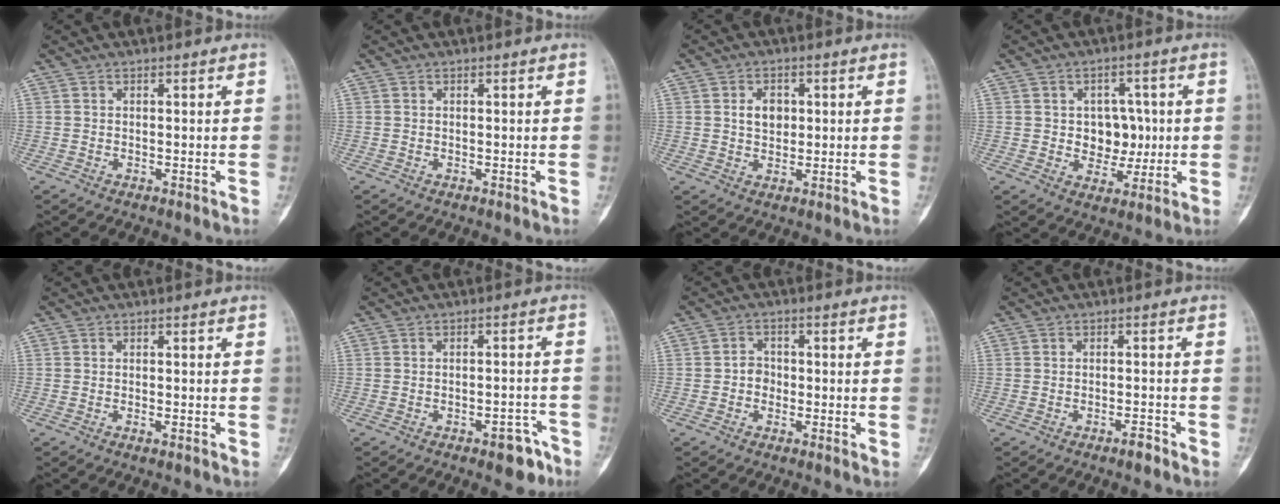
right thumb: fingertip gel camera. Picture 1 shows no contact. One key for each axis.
{"total": 0.0}
{"total": 4.4, "fx": 0.9, "fy": 3.3, "fz": 2.9, "tx": -0.030, "ty": -0.002, "tz": 0.014}
{"total": 7.6, "fx": 0.4, "fy": 6.0, "fz": 4.6, "tx": -0.017, "ty": 0.003, "tz": 0.012}
{"total": 0.6, "fx": -0.3, "fy": 0.2, "fz": 0.5, "tx": -0.008, "ty": 0.000, "tz": -0.006}
{"total": 5.4, "fx": -3.5, "fy": 2.4, "fz": 3.4, "tx": -0.023, "ty": 0.028, "tz": -0.039}
{"total": 2.8, "fx": -0.6, "fy": 2.4, "fz": 1.4, "tx": -0.001, "ty": 0.009, "tz": -0.021}
{"total": 2.0, "fx": -1.5, "fy": 0.4, "fz": 1.1, "tx": -0.018, "ty": 0.011, "tz": -0.027}